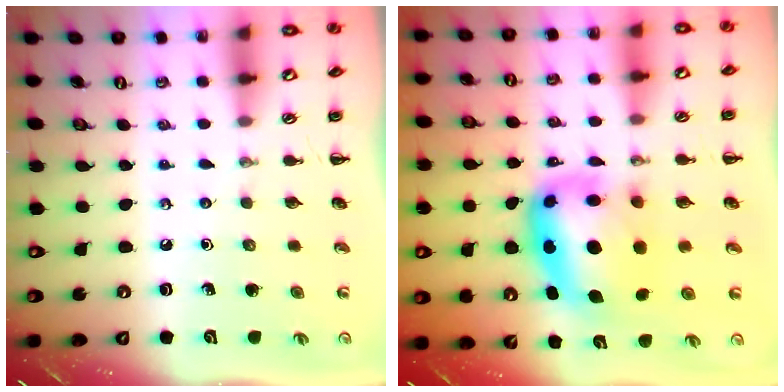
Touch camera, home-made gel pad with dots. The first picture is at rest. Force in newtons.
{"total": 12.0, "press": 11.6, "slide": 3.2}